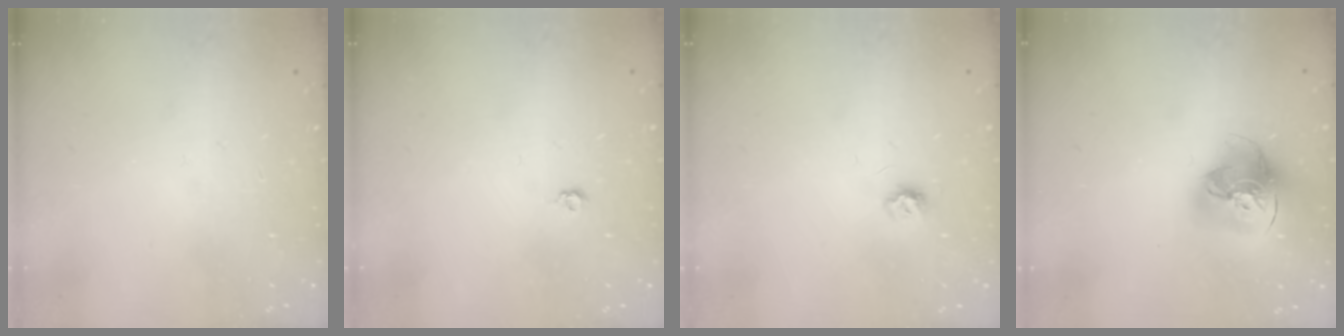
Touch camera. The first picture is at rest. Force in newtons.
{"total": 3.5, "press": 3.5, "slide": 0.4}
{"total": 4.6, "press": 4.6, "slide": 0.5}
{"total": 17.7, "press": 17.6, "slide": 1.8}